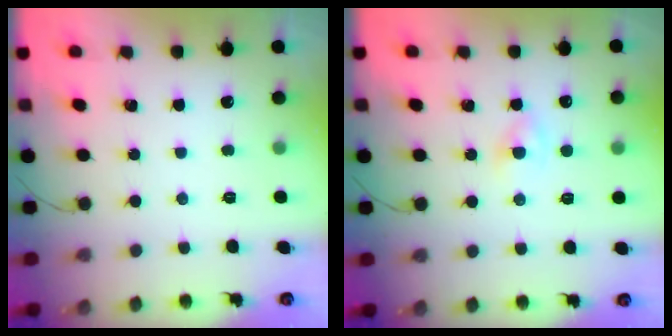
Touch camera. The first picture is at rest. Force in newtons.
{"total": 2.0, "press": 1.9, "slide": 0.7}